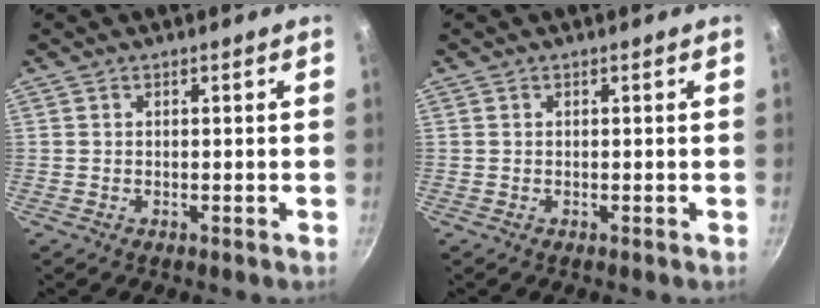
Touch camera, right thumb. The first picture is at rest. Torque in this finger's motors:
{"motor_torque": [0.00, 0.00, 0.14, 0.05, 0.03]}